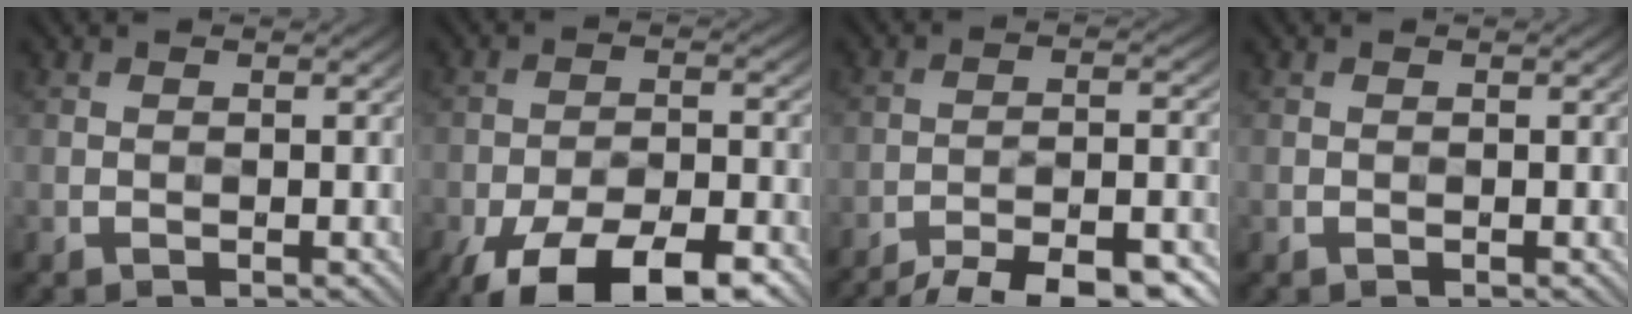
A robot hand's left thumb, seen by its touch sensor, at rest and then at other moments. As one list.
[{"total": 16.1, "force": [-11.1, 6.3, 9.9], "torque": [-0.169, -0.032, -0.172]}, {"total": 14.6, "force": [-12.2, 3.8, 7.1], "torque": [-0.111, -0.005, -0.167]}, {"total": 0.0}]